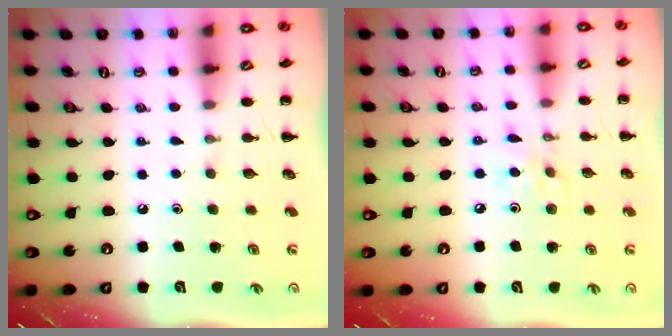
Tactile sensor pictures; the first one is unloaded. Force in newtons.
{"total": 3.8, "press": 3.6, "slide": 1.2}